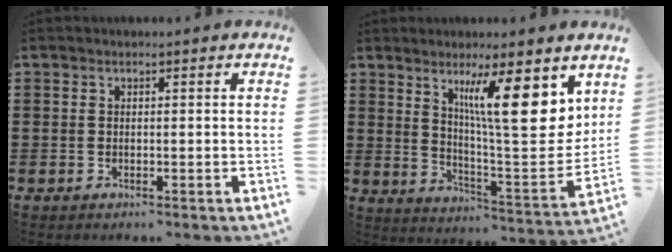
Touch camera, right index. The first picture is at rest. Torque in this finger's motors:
{"motor_torque": [0.54, 0.39, 0.40, 0.10]}